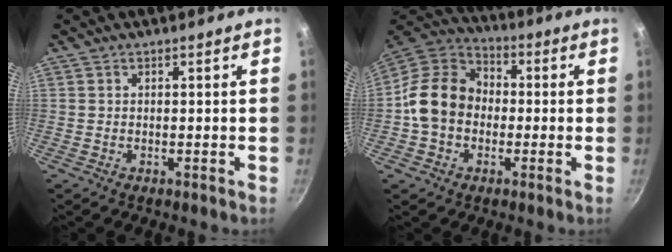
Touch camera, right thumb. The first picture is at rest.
{"total": 13.9, "force": [-1.3, 11.1, 8.2], "torque": [-0.109, 0.035, -0.044]}